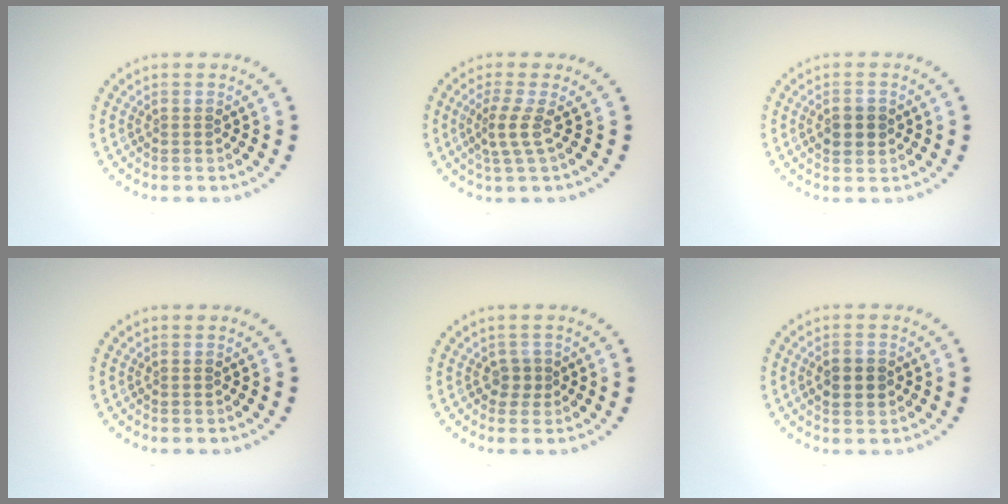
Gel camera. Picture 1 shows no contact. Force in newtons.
{"total": 2.3, "press": 1.5, "slide": 1.7}
{"total": 2.2, "press": 2.2, "slide": 0.1}
{"total": 0.0}
{"total": 1.2, "press": 1.0, "slide": 0.5}
{"total": 2.9, "press": 2.9, "slide": 0.0}